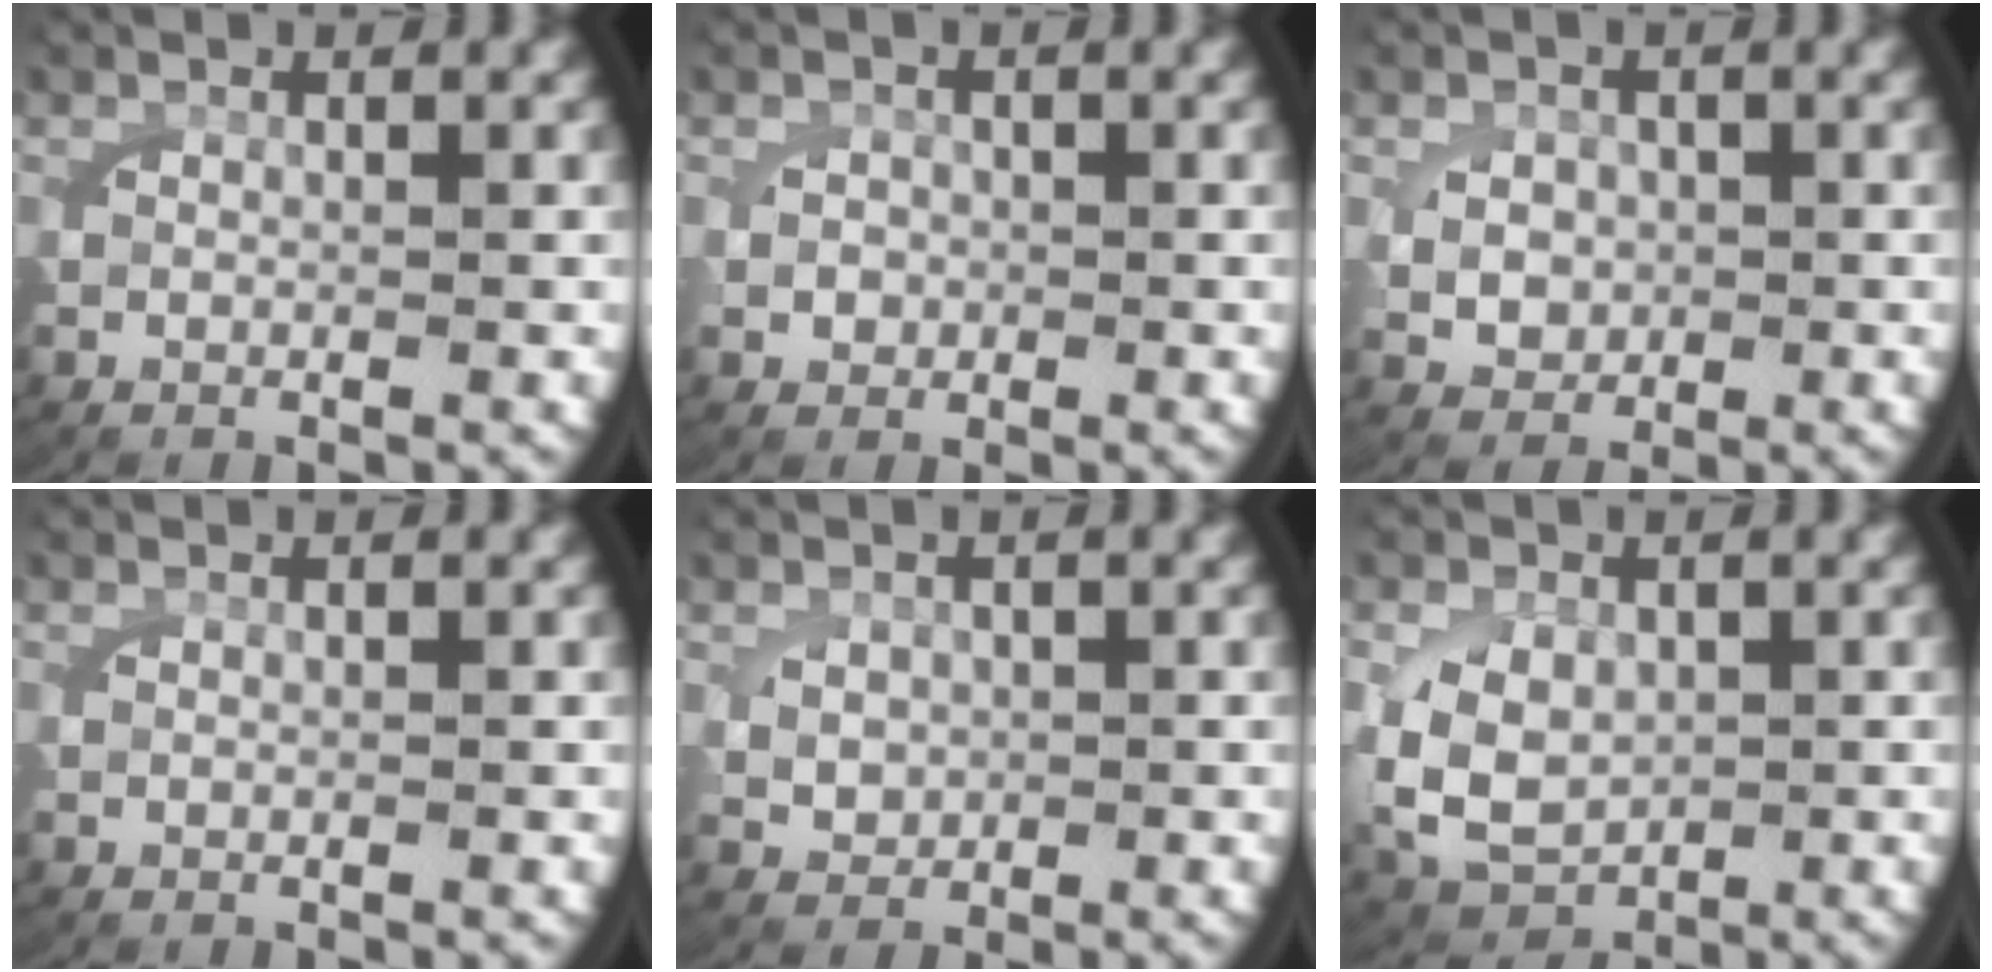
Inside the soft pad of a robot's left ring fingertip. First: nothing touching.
{"total": 1.2, "force": [-0.1, 1.2, 0.4], "torque": [-0.014, -0.003, 0.000]}
{"total": 2.3, "force": [0.0, 2.0, 1.2], "torque": [-0.025, -0.008, 0.010]}
{"total": 0.0}
{"total": 1.5, "force": [0.3, 1.2, 0.9], "torque": [-0.024, -0.009, 0.017]}
{"total": 7.7, "force": [-1.1, 6.6, 3.8], "torque": [-0.104, -0.033, -0.002]}